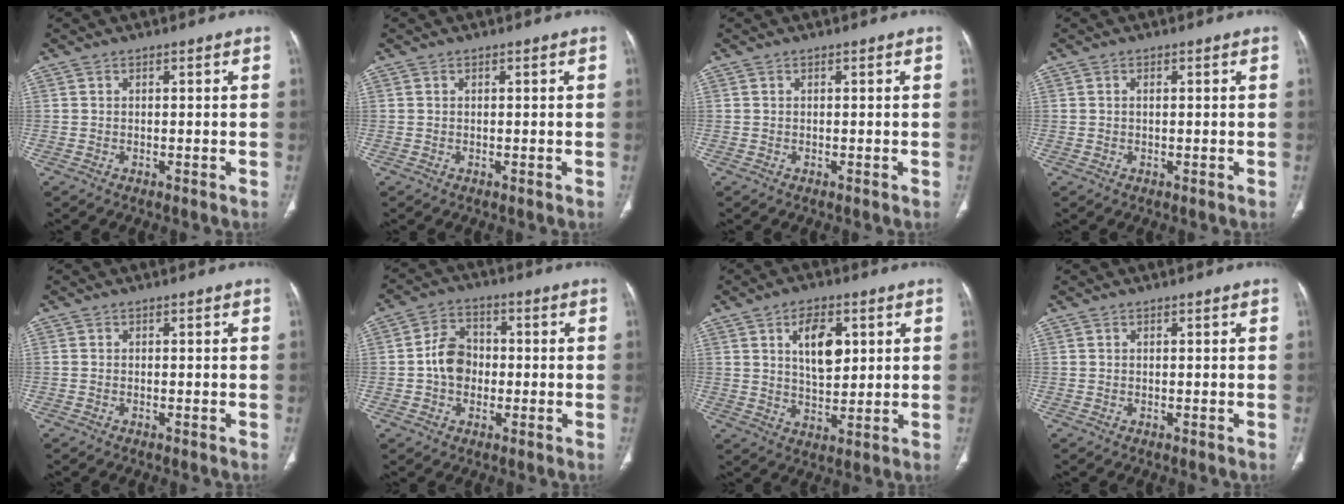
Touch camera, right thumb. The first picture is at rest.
{"total": 0.0}
{"total": 0.0}
{"total": 0.7, "force": [0.1, 0.4, 0.6], "torque": [-0.014, 0.004, 0.003]}
{"total": 0.0}
{"total": 7.4, "force": [-0.7, 5.9, 4.4], "torque": [-0.056, 0.021, -0.022]}
{"total": 8.9, "force": [3.0, 4.9, 6.9], "torque": [-0.089, -0.014, 0.054]}
{"total": 0.0}